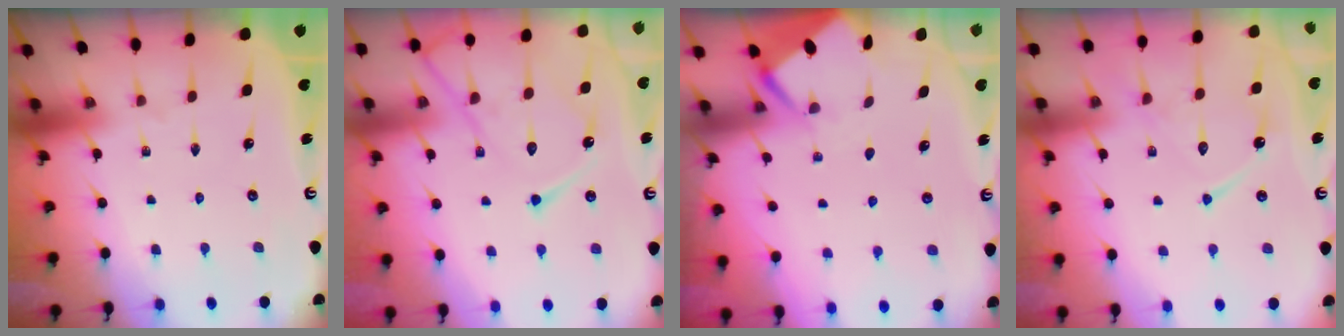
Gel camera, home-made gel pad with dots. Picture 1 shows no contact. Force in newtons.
{"total": 16.1, "press": 16.0, "slide": 1.6}
{"total": 2.8, "press": 2.8, "slide": 0.3}
{"total": 13.3, "press": 13.2, "slide": 1.3}